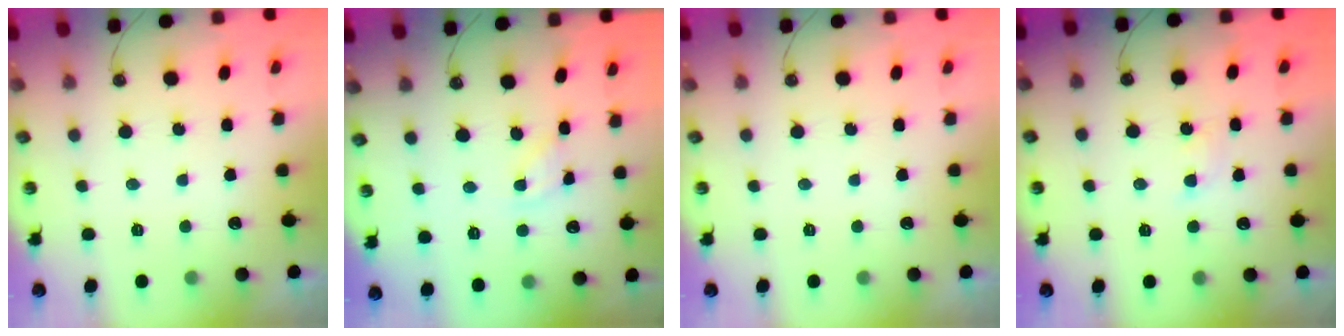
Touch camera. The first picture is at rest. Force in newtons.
{"total": 3.9, "press": 3.9, "slide": 0.5}
{"total": 0.0}
{"total": 2.9, "press": 2.9, "slide": 0.6}